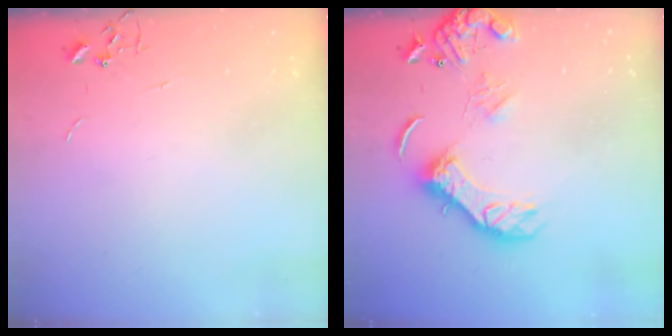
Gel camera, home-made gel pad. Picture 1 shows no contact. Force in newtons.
{"total": 13.6, "press": 13.4, "slide": 1.8}